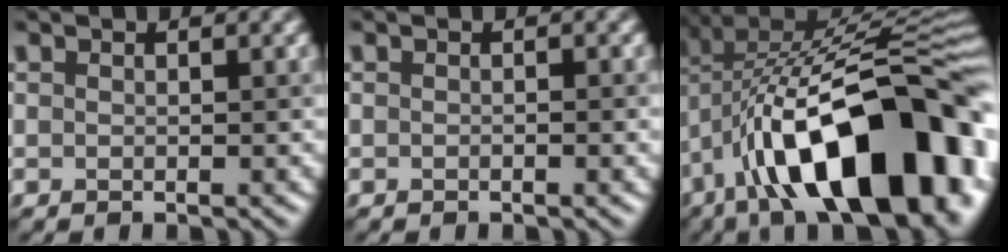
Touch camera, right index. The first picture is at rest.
{"total": 0.7, "force": [-0.3, 0.1, 0.7], "torque": [-0.010, 0.000, -0.003]}
{"total": 19.1, "force": [-6.5, 8.3, 15.9], "torque": [-0.230, 0.027, -0.106]}